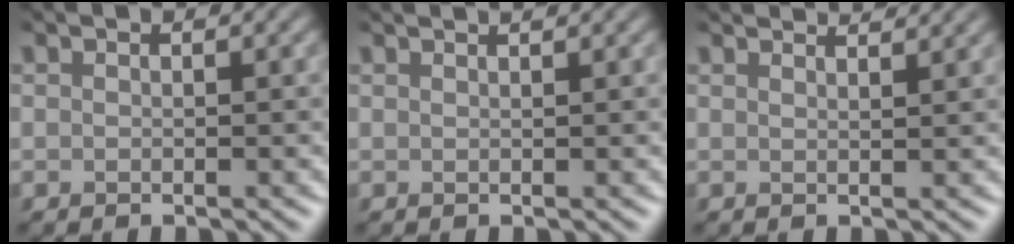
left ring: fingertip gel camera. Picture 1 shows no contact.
{"total": 2.4, "force": [1.8, 0.9, 1.3], "torque": [0.001, 0.006, -0.005]}
{"total": 3.9, "force": [3.5, 0.8, 1.5], "torque": [-0.005, 0.014, 0.022]}